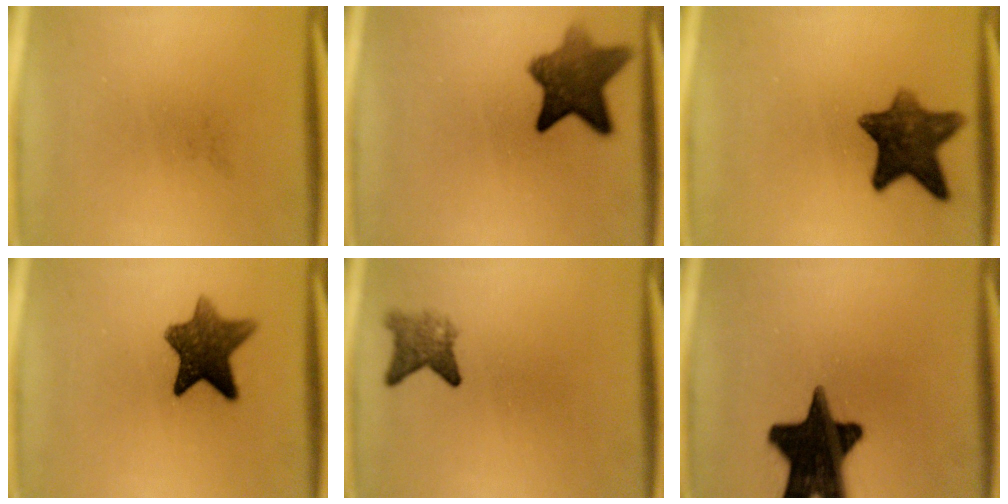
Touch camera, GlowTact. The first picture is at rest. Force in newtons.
{"total": 9.0}
{"total": 10.2}
{"total": 9.3}
{"total": 3.2}
{"total": 19.6}